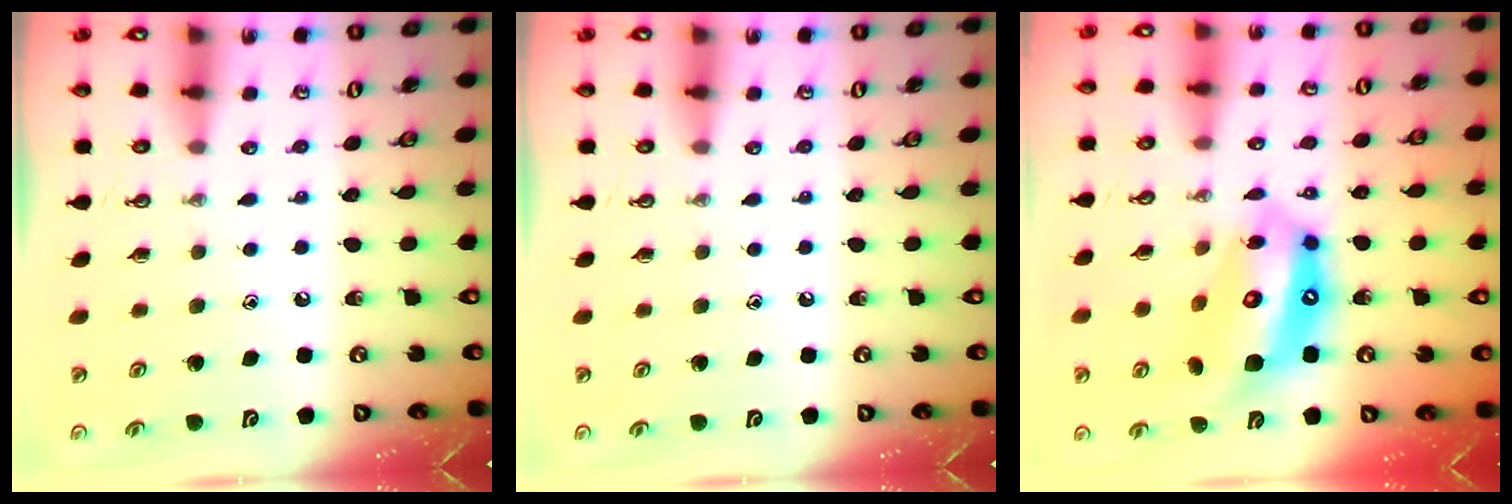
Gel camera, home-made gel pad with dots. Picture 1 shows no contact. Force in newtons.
{"total": 0.0}
{"total": 17.3, "press": 17.2, "slide": 2.0}